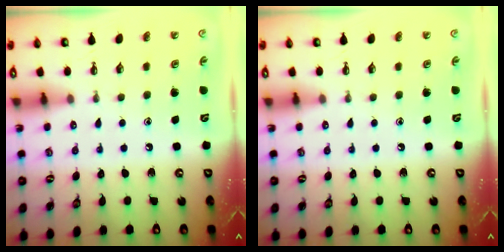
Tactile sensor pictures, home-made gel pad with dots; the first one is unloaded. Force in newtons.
{"total": 0.0}